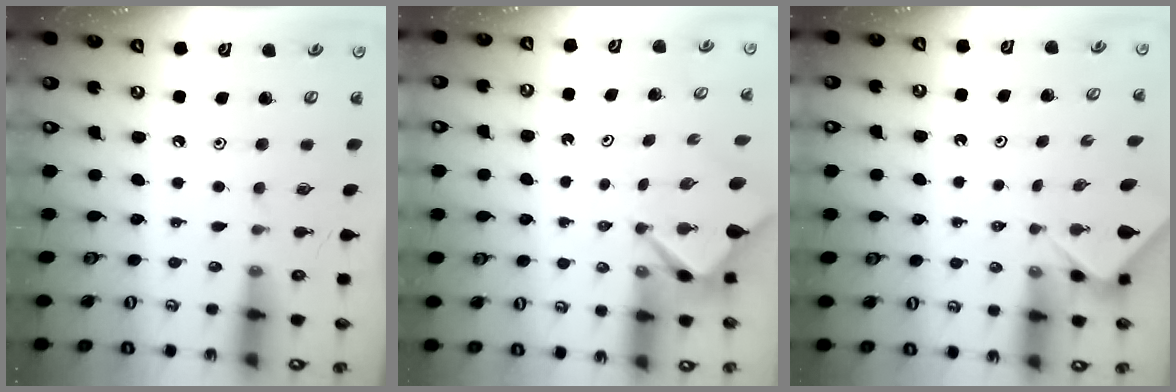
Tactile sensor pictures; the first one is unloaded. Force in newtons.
{"total": 2.9, "press": 2.9, "slide": 0.2}
{"total": 2.0, "press": 1.9, "slide": 0.4}